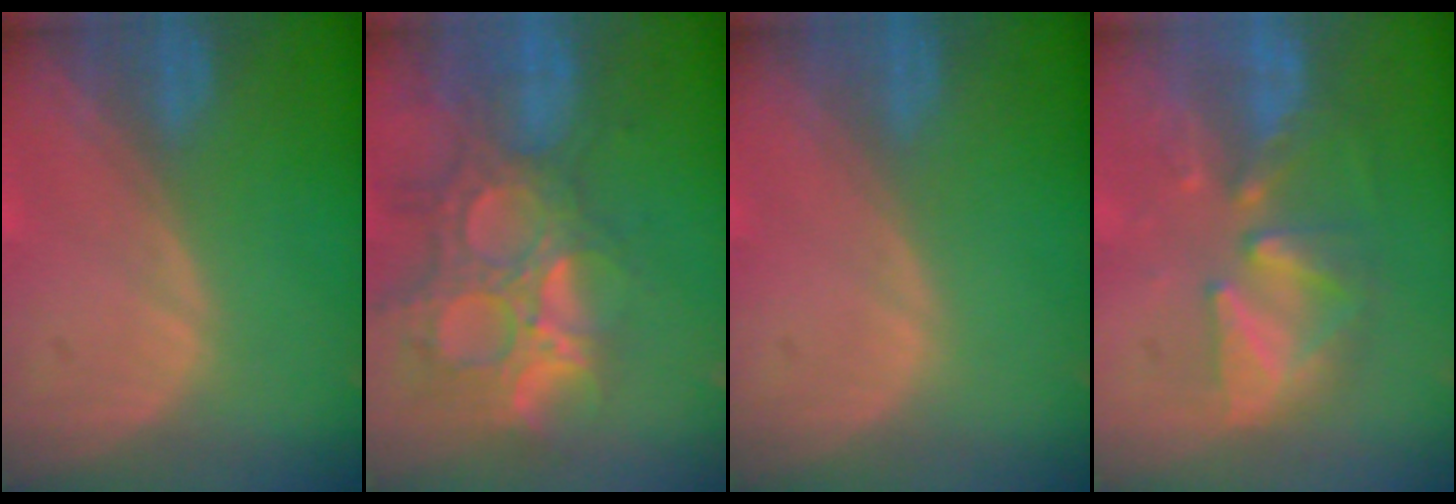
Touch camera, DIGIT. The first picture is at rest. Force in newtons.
{"total": 13.9, "press": 11.7, "slide": 7.5}
{"total": 0.0}
{"total": 8.1, "press": 7.9, "slide": 1.9}